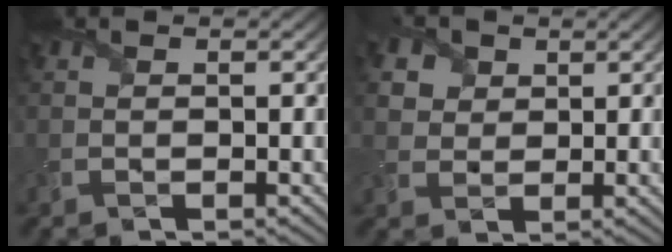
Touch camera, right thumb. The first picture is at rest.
{"total": 4.9, "force": [2.5, 3.8, 1.9], "torque": [-0.084, 0.004, 0.044]}